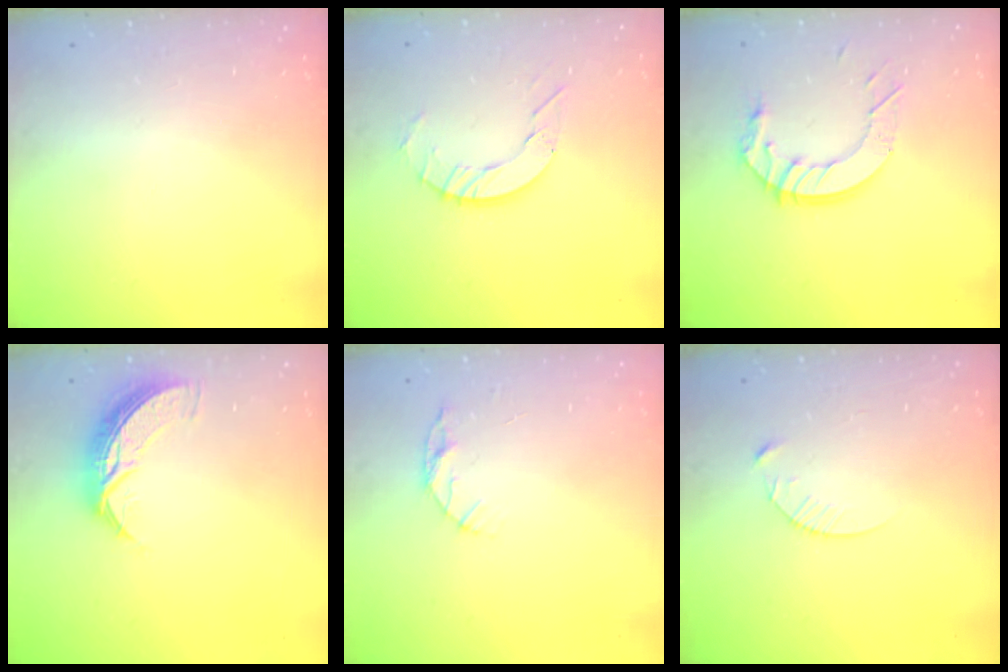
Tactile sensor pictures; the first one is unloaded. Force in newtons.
{"total": 7.1, "press": 7.0, "slide": 0.7}
{"total": 10.6, "press": 10.5, "slide": 1.0}
{"total": 8.7, "press": 8.7, "slide": 0.3}
{"total": 5.1, "press": 5.1, "slide": 0.5}
{"total": 4.7, "press": 4.7, "slide": 0.6}